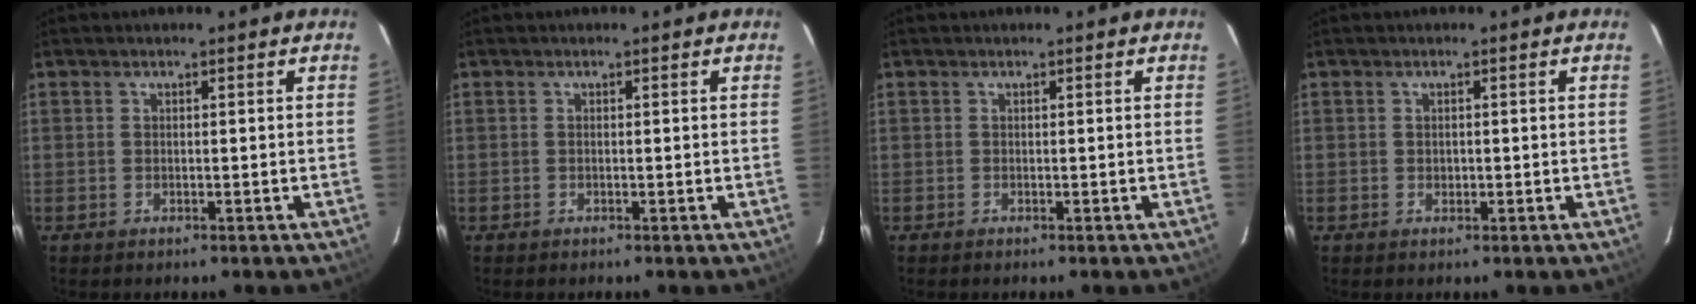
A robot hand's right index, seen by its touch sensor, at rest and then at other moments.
{"total": 0.0}
{"total": 0.0}
{"total": 1.0, "force": [0.0, 0.8, 0.4], "torque": [-0.004, 0.003, 0.001]}